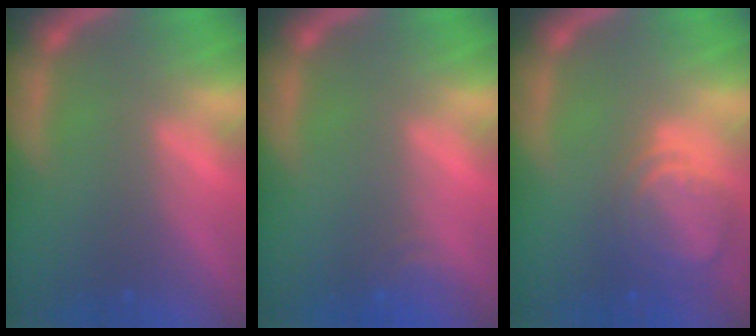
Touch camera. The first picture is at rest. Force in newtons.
{"total": 2.4}
{"total": 5.6}